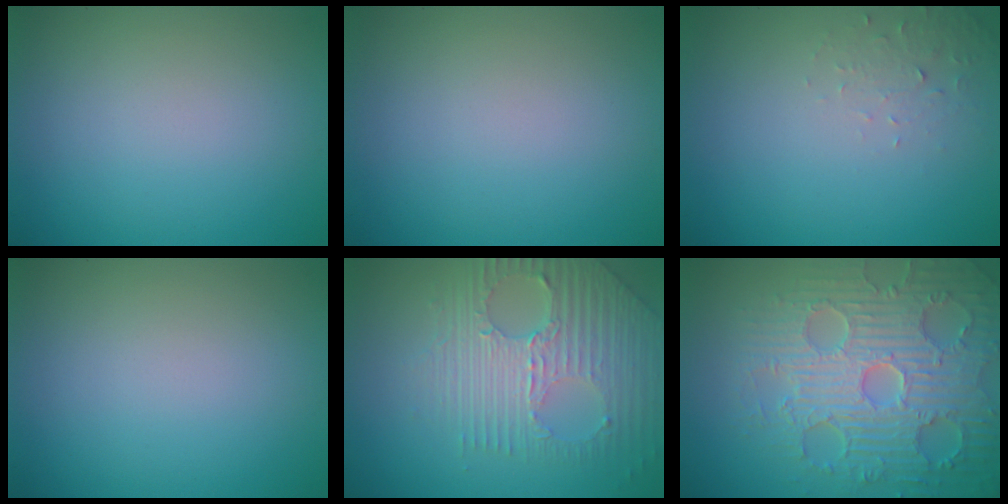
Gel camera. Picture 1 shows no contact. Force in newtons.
{"total": 0.0}
{"total": 1.6, "press": 1.6, "slide": 0.4}
{"total": 0.0}
{"total": 7.1, "press": 4.8, "slide": 5.2}
{"total": 8.7, "press": 6.5, "slide": 5.9}